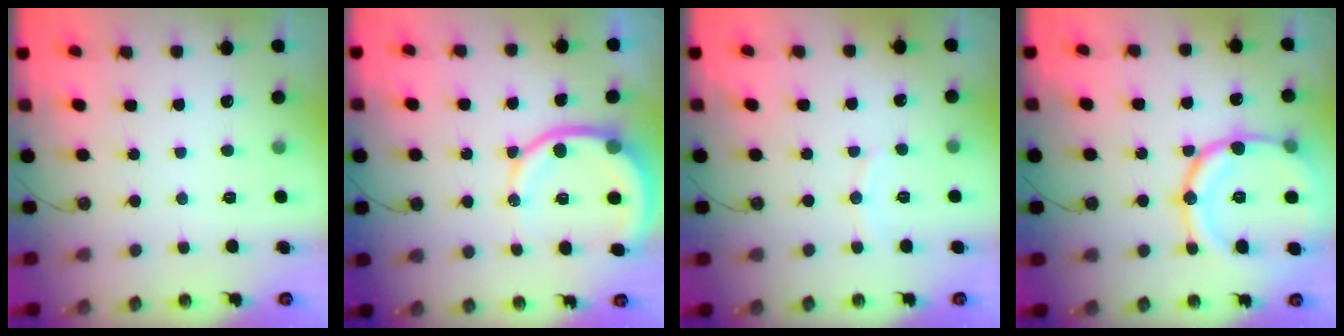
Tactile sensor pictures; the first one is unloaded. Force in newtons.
{"total": 11.2, "press": 11.1, "slide": 1.4}
{"total": 4.1, "press": 4.1, "slide": 0.5}
{"total": 19.1, "press": 19.1, "slide": 1.6}